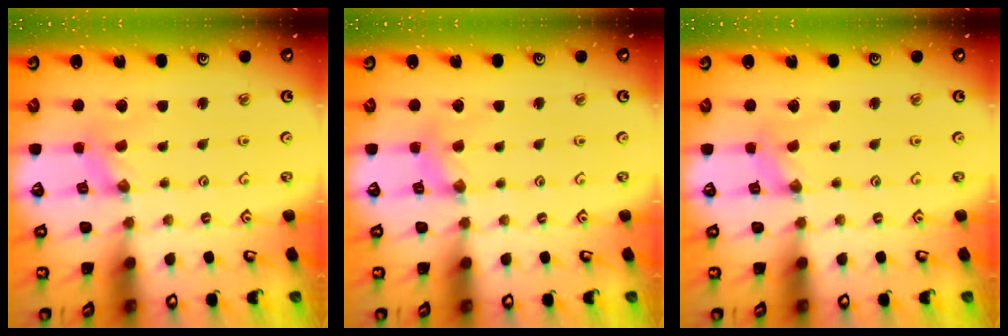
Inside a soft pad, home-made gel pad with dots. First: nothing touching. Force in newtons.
{"total": 3.5, "press": 3.5, "slide": 0.3}
{"total": 0.0}